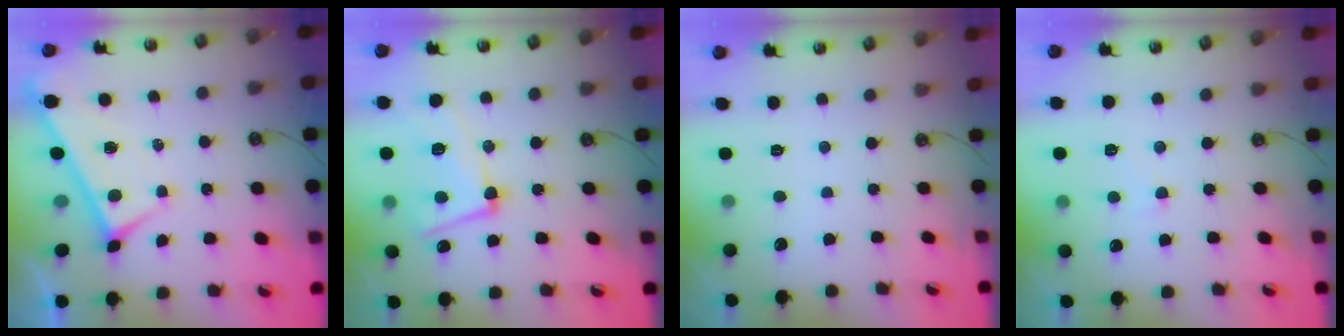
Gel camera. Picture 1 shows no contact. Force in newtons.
{"total": 11.4, "press": 11.3, "slide": 1.9}
{"total": 0.0}
{"total": 3.9, "press": 3.8, "slide": 0.5}